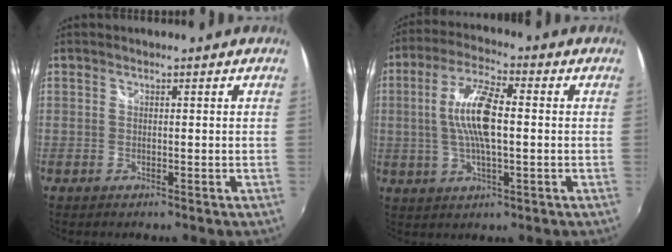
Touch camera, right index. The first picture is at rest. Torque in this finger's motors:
{"motor_torque": [1.06, 0.41, 0.75, 0.21]}